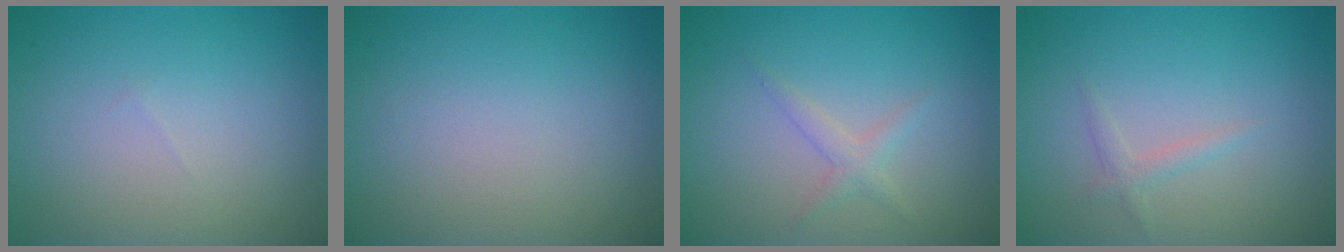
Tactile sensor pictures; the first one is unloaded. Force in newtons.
{"total": 0.0}
{"total": 1.4, "press": 1.4, "slide": 0.0}
{"total": 1.1, "press": 1.1, "slide": 0.0}